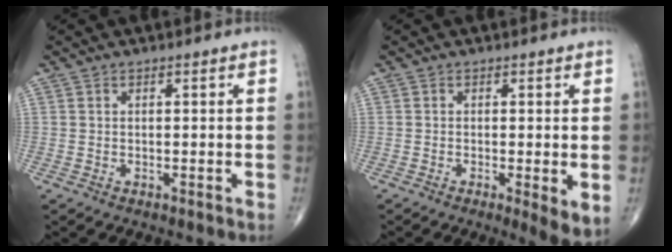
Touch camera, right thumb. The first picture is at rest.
{"total": 4.6, "force": [-0.8, 1.0, 4.4], "torque": [-0.073, -0.016, -0.018]}